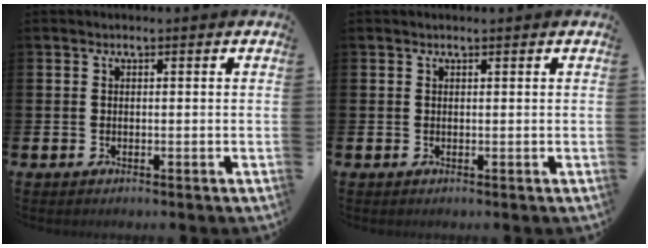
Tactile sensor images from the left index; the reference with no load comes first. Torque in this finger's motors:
{"motor_torque": [-0.04, 0.02, -0.12, 0.01]}